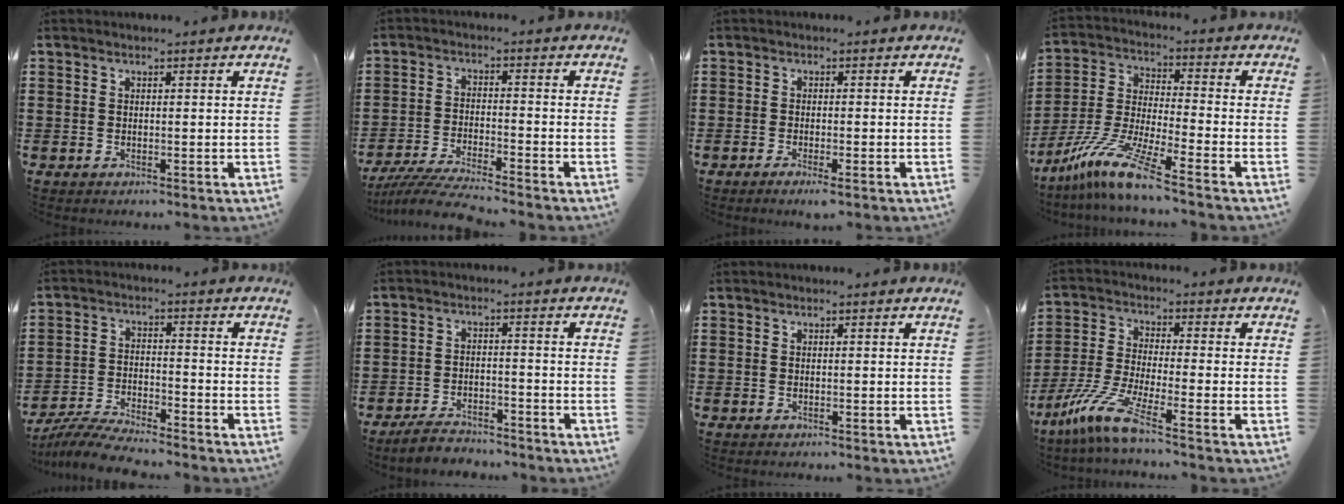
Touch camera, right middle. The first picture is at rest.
{"total": 5.4, "force": [-5.1, -0.2, 1.8], "torque": [-0.048, -0.017, -0.103]}
{"total": 1.5, "force": [-1.0, 0.0, 1.0], "torque": [-0.019, -0.003, -0.018]}
{"total": 10.3, "force": [-7.9, -0.1, 6.6], "torque": [-0.148, -0.009, -0.163]}
{"total": 6.1, "force": [-5.9, 0.3, 1.7], "torque": [-0.038, -0.003, -0.115]}
{"total": 3.8, "force": [-3.7, 0.6, 0.8], "torque": [-0.015, 0.007, -0.075]}
{"total": 0.0}
{"total": 7.9, "force": [-5.4, 0.4, 5.7], "torque": [-0.133, -0.019, -0.111]}